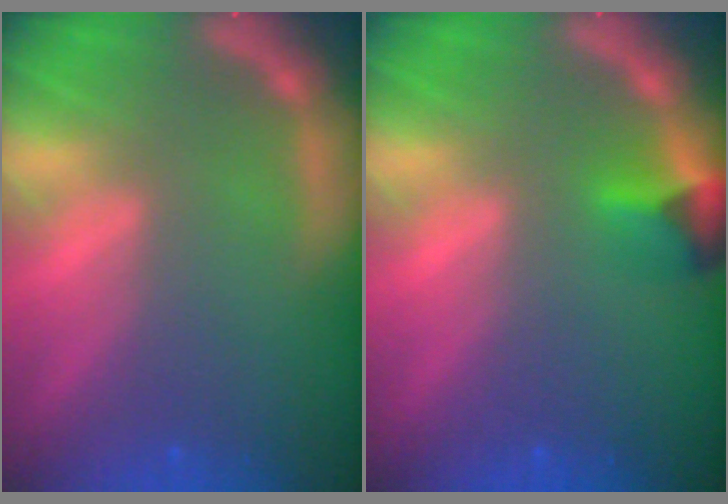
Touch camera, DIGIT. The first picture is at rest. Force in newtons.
{"total": 2.4}